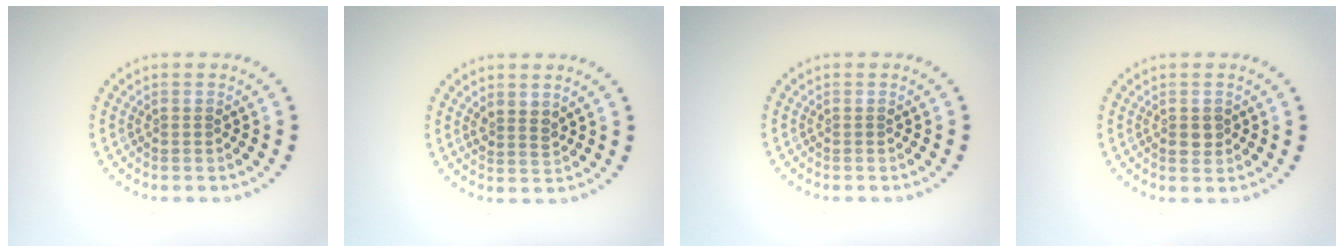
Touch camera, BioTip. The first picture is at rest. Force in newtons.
{"total": 1.6, "press": 1.3, "slide": 0.9}
{"total": 0.0}
{"total": 1.4, "press": 1.4, "slide": 0.1}